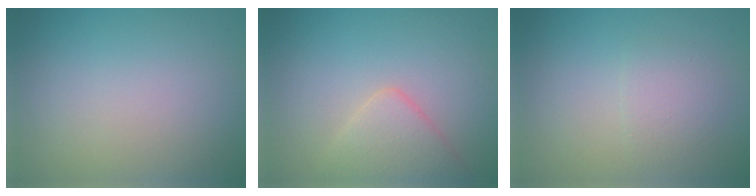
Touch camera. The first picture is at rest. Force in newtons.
{"total": 3.2, "press": 3.2, "slide": 0.1}
{"total": 2.9, "press": 2.9, "slide": 0.2}